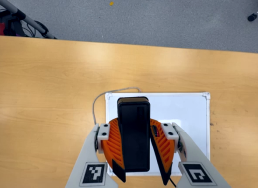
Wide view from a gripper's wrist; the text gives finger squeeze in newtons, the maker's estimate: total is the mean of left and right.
{"total": 9.7, "left": 9.8, "right": 9.7}